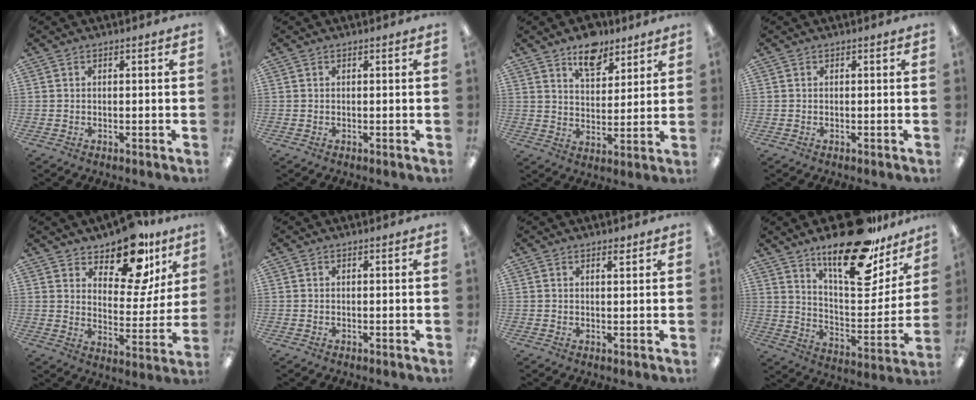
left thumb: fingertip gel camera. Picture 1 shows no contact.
{"total": 0.0}
{"total": 10.0, "force": [7.3, 5.1, 4.6], "torque": [-0.055, -0.039, 0.126]}
{"total": 0.0}
{"total": 15.9, "force": [12.3, 6.8, 7.4], "torque": [-0.104, -0.087, 0.212]}
{"total": 0.0}
{"total": 1.6, "force": [1.4, 0.3, 0.7], "torque": [-0.008, -0.005, 0.023]}
{"total": 23.8, "force": [17.0, 8.7, 14.2], "torque": [-0.202, -0.111, 0.282]}